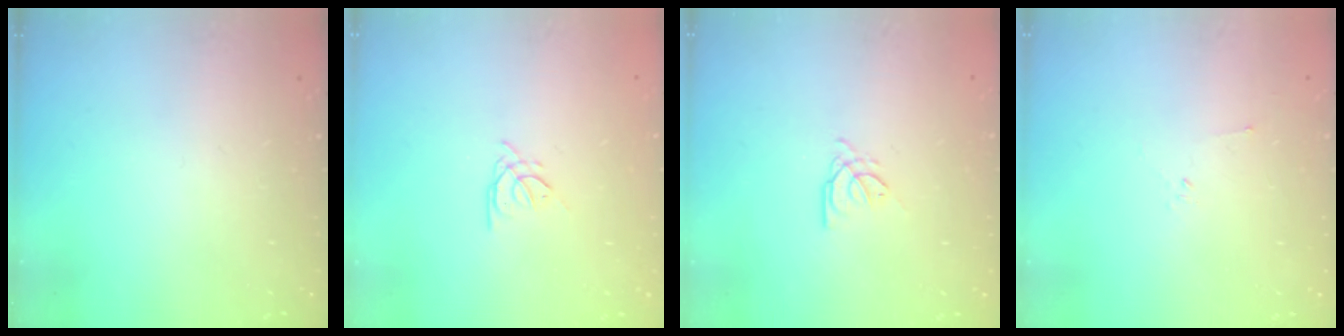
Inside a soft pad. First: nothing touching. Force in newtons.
{"total": 1.9, "press": 1.9, "slide": 0.4}
{"total": 0.9, "press": 0.8, "slide": 0.2}
{"total": 2.2, "press": 2.1, "slide": 0.7}